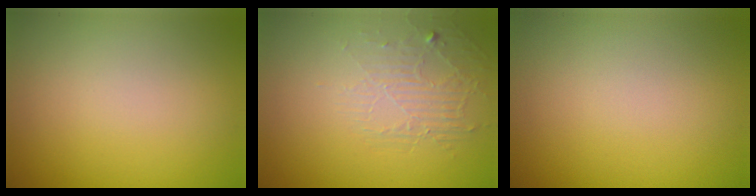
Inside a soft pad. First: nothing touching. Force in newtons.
{"total": 1.8, "press": 0.8, "slide": 1.6}
{"total": 0.0}